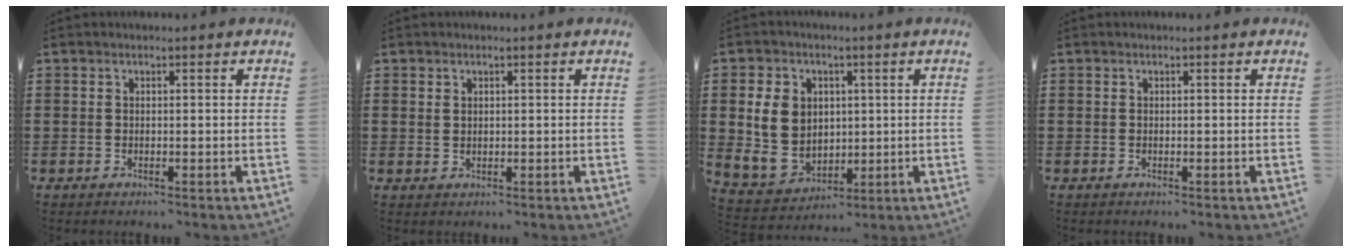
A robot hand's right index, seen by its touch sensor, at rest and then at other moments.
{"total": 1.0, "force": [0.8, 0.6, 0.2], "torque": [-0.006, 0.001, 0.016]}
{"total": 9.7, "force": [1.6, 8.2, 4.9], "torque": [-0.143, 0.011, 0.028]}
{"total": 0.0}